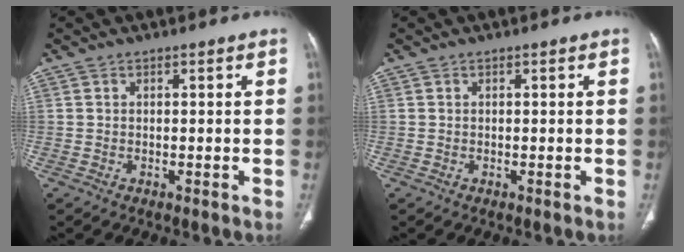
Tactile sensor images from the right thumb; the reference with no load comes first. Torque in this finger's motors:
{"motor_torque": [0.01, 0.01, 0.00, 0.00, 0.02]}